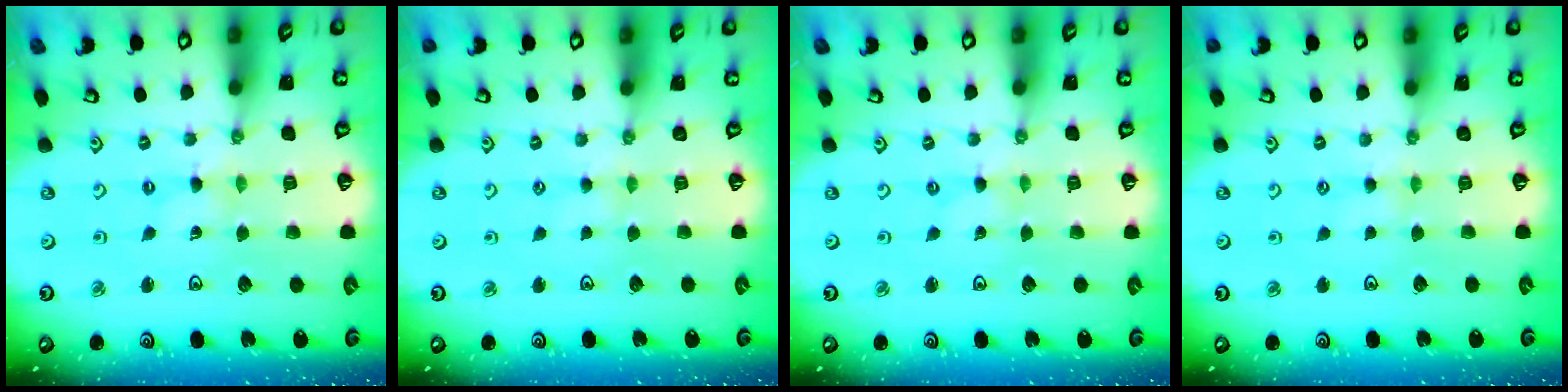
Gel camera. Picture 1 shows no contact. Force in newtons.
{"total": 2.5, "press": 2.5, "slide": 0.4}
{"total": 0.0}
{"total": 2.5, "press": 2.5, "slide": 0.4}